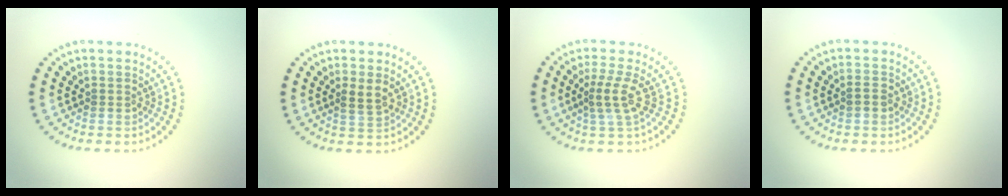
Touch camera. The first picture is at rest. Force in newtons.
{"total": 1.8, "press": 1.6, "slide": 0.7}
{"total": 2.5, "press": 1.7, "slide": 1.8}
{"total": 0.7, "press": 0.7, "slide": 0.3}